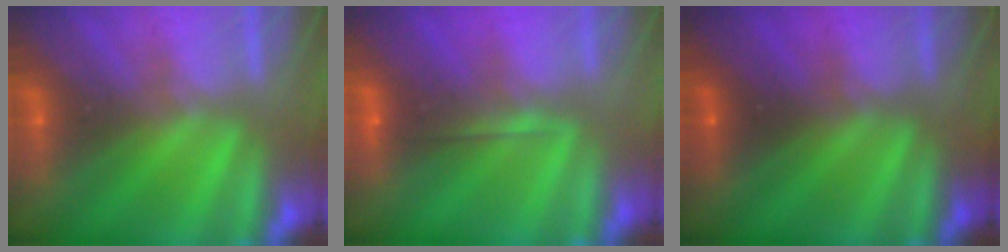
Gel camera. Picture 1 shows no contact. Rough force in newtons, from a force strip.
{"total": 1.8}
{"total": 2.4}